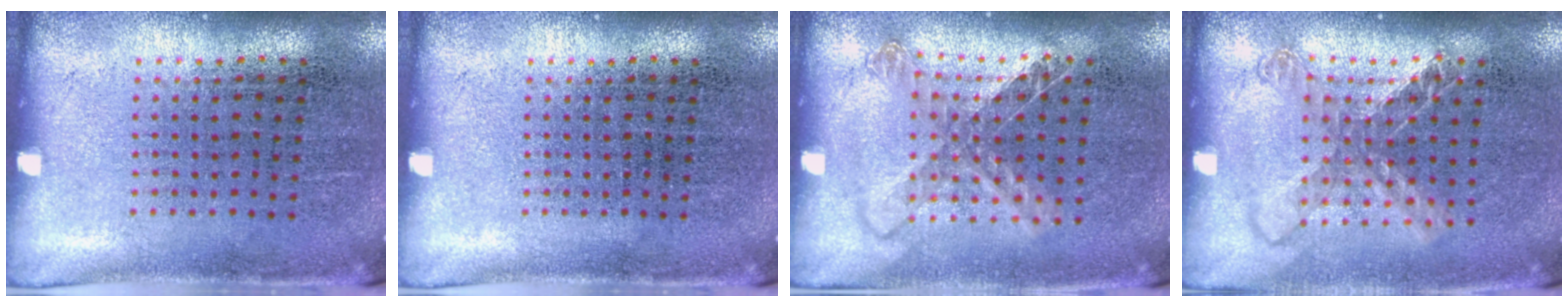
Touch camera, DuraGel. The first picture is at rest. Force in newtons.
{"total": 0.0}
{"total": 1.2, "press": 1.0, "slide": 0.6}
{"total": 1.5, "press": 1.3, "slide": 0.8}